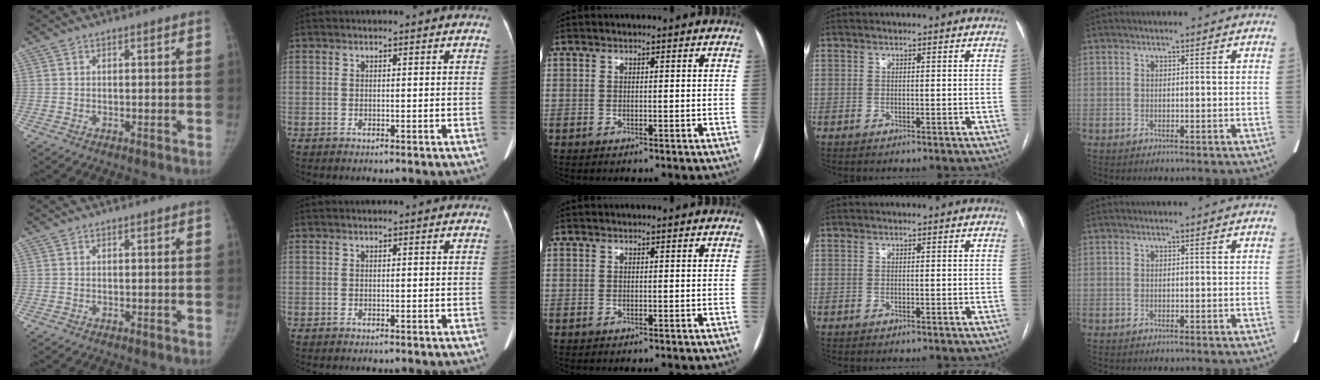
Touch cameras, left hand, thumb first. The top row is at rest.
{}